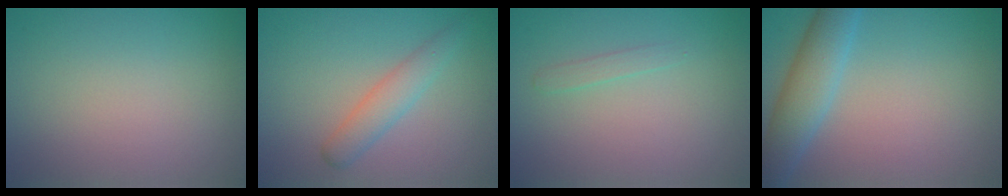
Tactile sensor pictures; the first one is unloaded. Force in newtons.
{"total": 2.5, "press": 2.5, "slide": 0.1}
{"total": 0.8, "press": 0.8, "slide": 0.0}
{"total": 4.2, "press": 4.2, "slide": 0.2}